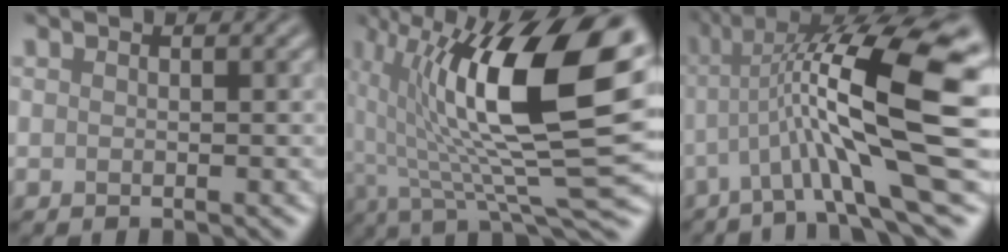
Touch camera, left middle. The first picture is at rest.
{"total": 15.8, "force": [3.3, 4.9, 14.6], "torque": [-0.248, 0.002, 0.053]}
{"total": 12.4, "force": [-0.8, 2.2, 12.2], "torque": [-0.202, 0.027, -0.012]}